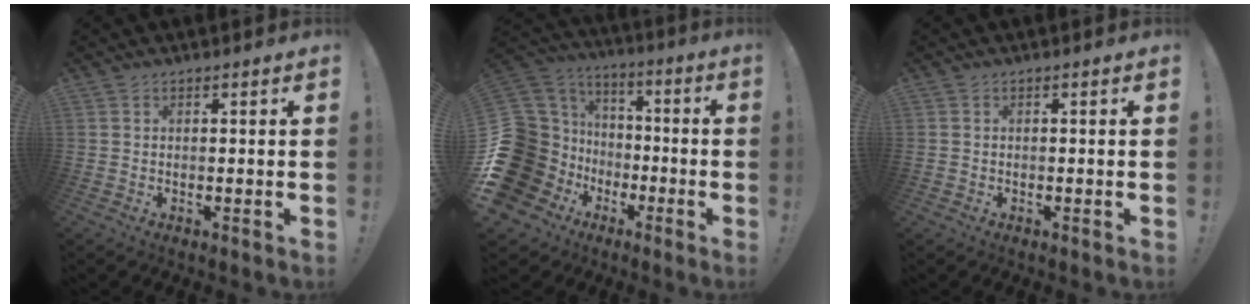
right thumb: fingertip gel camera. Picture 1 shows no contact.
{"total": 25.9, "force": [-5.1, 20.5, 15.0], "torque": [-0.287, 0.008, -0.013]}
{"total": 0.5, "force": [-0.4, 0.1, 0.3], "torque": [-0.004, 0.001, -0.007]}